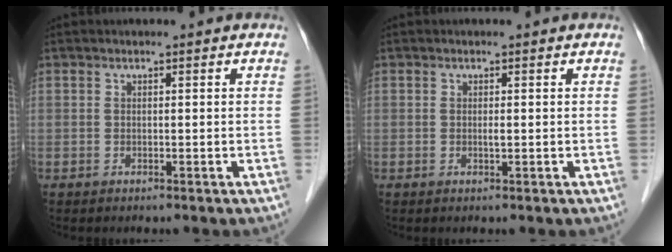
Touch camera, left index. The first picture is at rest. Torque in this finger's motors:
{"motor_torque": [0.18, 0.10, 0.00, 0.00]}